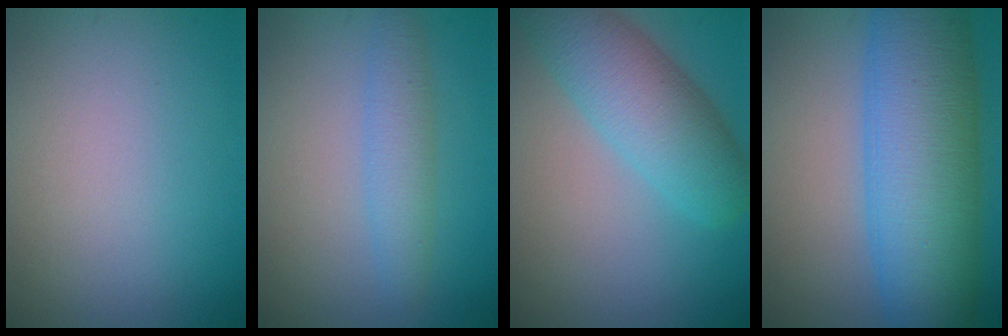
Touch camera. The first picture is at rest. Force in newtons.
{"total": 2.5, "press": 2.5, "slide": 0.1}
{"total": 6.4, "press": 6.4, "slide": 0.2}
{"total": 11.6, "press": 11.6, "slide": 0.1}